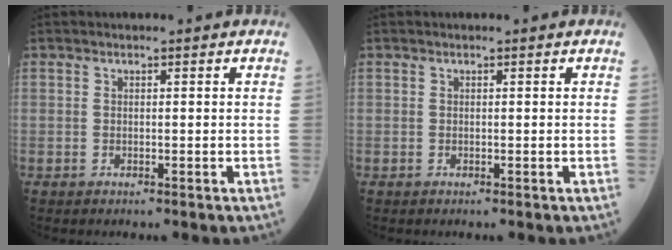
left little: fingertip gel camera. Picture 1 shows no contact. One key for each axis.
{"total": 0.0}